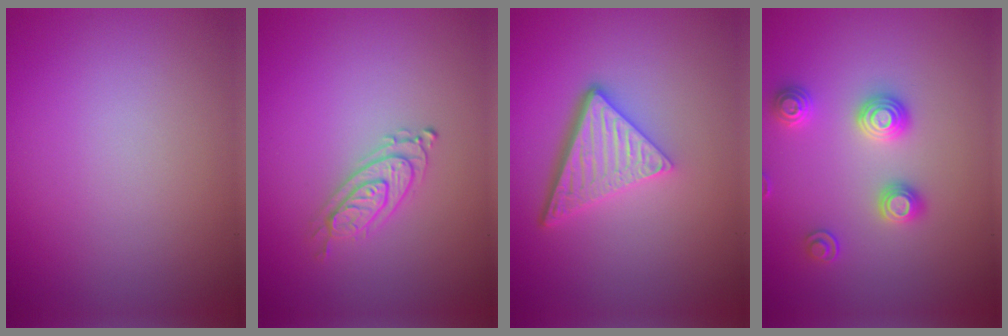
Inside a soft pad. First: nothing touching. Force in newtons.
{"total": 2.2, "press": 2.0, "slide": 0.8}
{"total": 5.2, "press": 3.6, "slide": 3.8}
{"total": 2.8, "press": 2.7, "slide": 0.8}